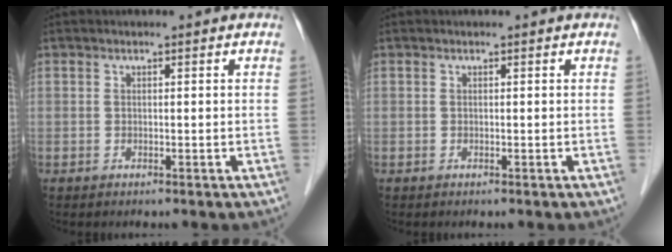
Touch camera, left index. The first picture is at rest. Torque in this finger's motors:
{"motor_torque": [0.00, 0.00, 0.01, 0.00]}